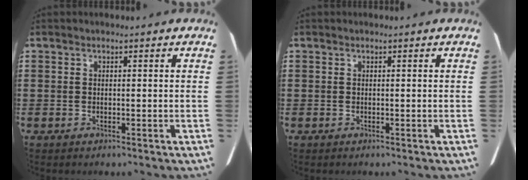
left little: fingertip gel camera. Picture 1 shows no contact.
{"total": 0.0}